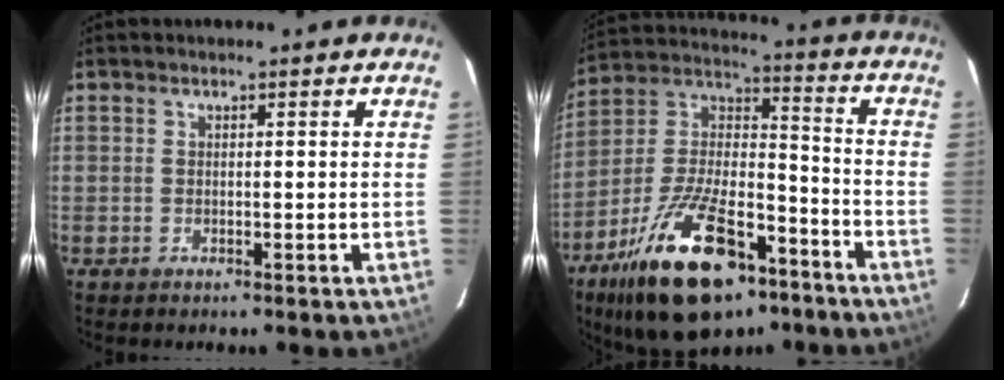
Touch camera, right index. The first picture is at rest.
{"total": 24.5, "force": [-14.7, 11.1, 16.2], "torque": [-0.309, 0.002, -0.236]}